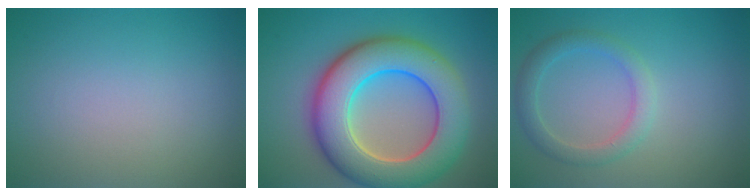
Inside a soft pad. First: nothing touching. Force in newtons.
{"total": 11.2, "press": 11.2, "slide": 0.7}
{"total": 2.5, "press": 2.5, "slide": 0.1}